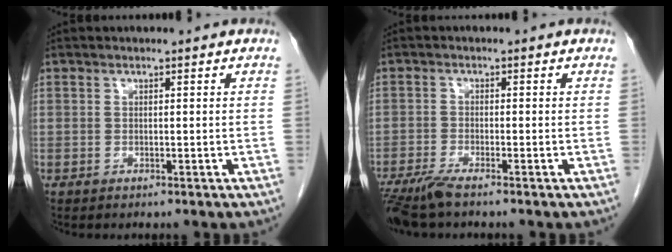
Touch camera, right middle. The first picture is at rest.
{"total": 4.8, "force": [-3.8, 0.1, 2.9], "torque": [-0.055, -0.013, -0.073]}